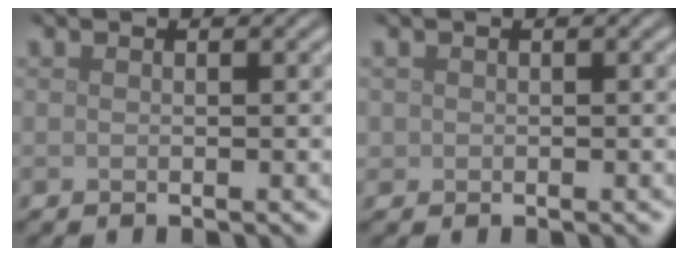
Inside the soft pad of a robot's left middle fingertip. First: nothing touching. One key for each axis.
{"total": 0.5, "fx": 0.1, "fy": 0.5, "fz": 0.0, "tx": 0.005, "ty": -0.001, "tz": -0.001}